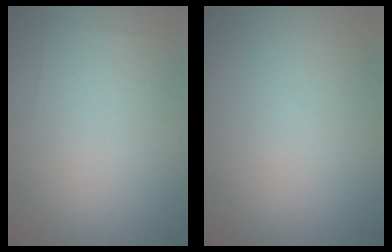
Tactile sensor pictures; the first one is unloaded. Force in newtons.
{"total": 0.0}